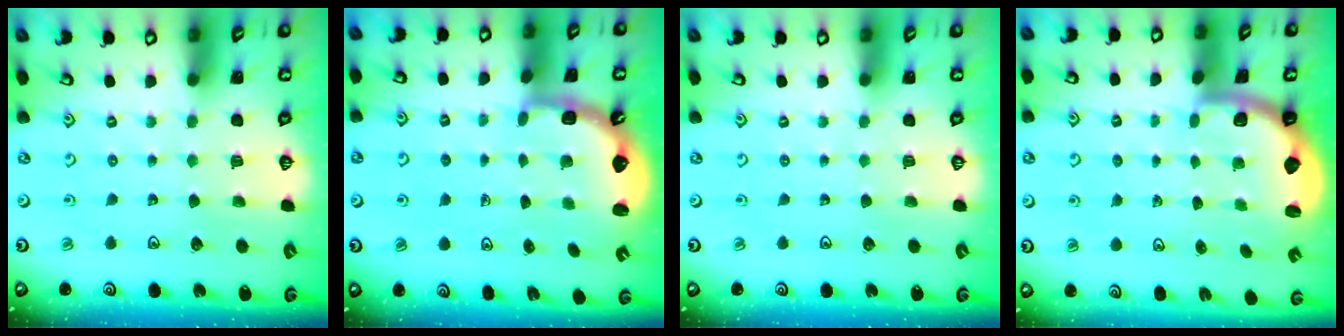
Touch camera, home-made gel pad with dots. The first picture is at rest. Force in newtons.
{"total": 2.6, "press": 2.3, "slide": 1.3}
{"total": 0.0}
{"total": 2.0, "press": 1.9, "slide": 0.5}